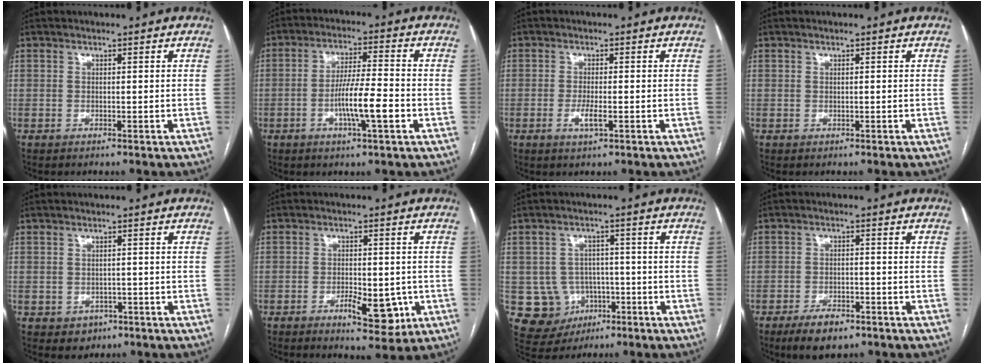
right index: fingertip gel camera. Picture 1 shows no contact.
{"total": 8.3, "force": [-2.7, 0.5, 7.9], "torque": [-0.140, -0.001, -0.051]}
{"total": 2.8, "force": [-0.9, 0.5, 2.6], "torque": [-0.052, -0.004, -0.015]}
{"total": 0.0}
{"total": 2.9, "force": [-1.2, 2.5, 0.8], "torque": [-0.004, 0.005, -0.007]}
{"total": 7.1, "force": [-2.6, 3.0, 5.9], "torque": [-0.076, -0.002, -0.029]}
{"total": 8.1, "force": [-2.0, 7.7, 1.6], "torque": [-0.032, 0.016, -0.017]}
{"total": 5.7, "force": [-3.9, 2.3, 3.4], "torque": [-0.062, -0.002, -0.061]}